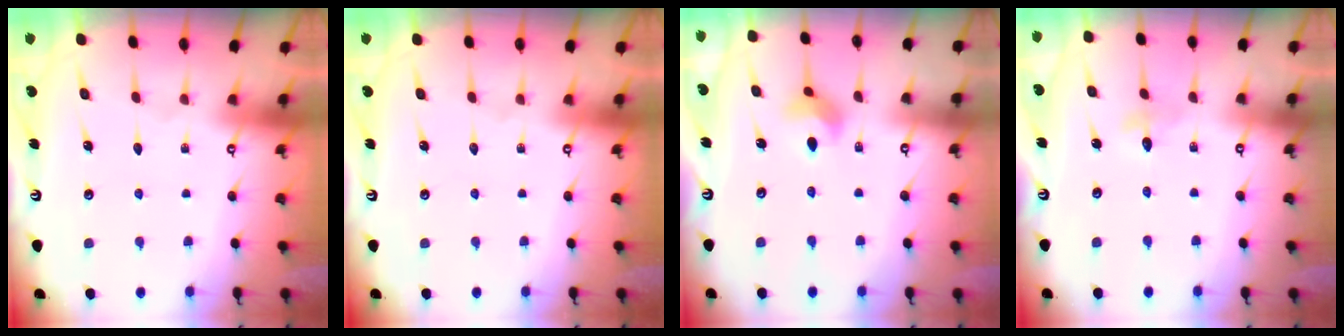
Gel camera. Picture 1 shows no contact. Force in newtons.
{"total": 0.0}
{"total": 6.5, "press": 6.5, "slide": 0.5}
{"total": 2.6, "press": 2.6, "slide": 0.3}